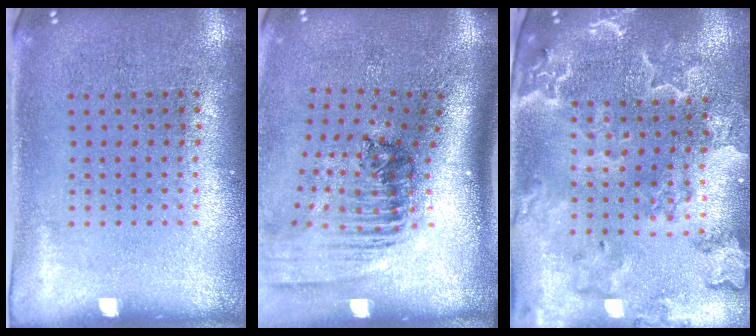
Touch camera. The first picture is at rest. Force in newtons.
{"total": 2.4, "press": 1.6, "slide": 1.8}
{"total": 3.3, "press": 2.9, "slide": 1.5}